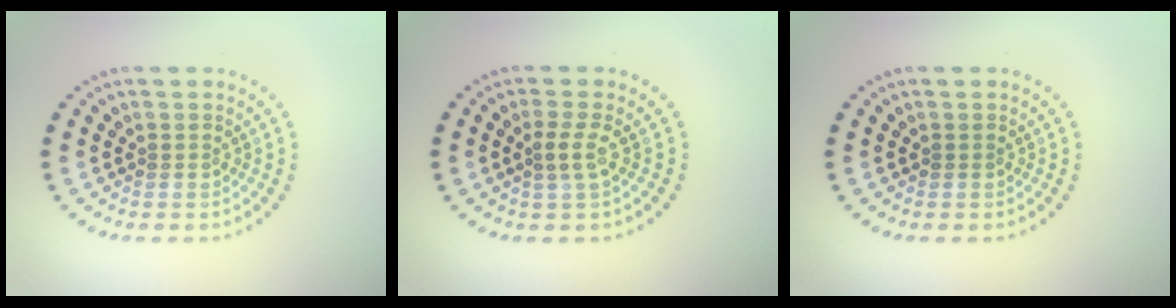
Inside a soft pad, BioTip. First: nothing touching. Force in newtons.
{"total": 1.6, "press": 1.3, "slide": 1.0}
{"total": 0.0}